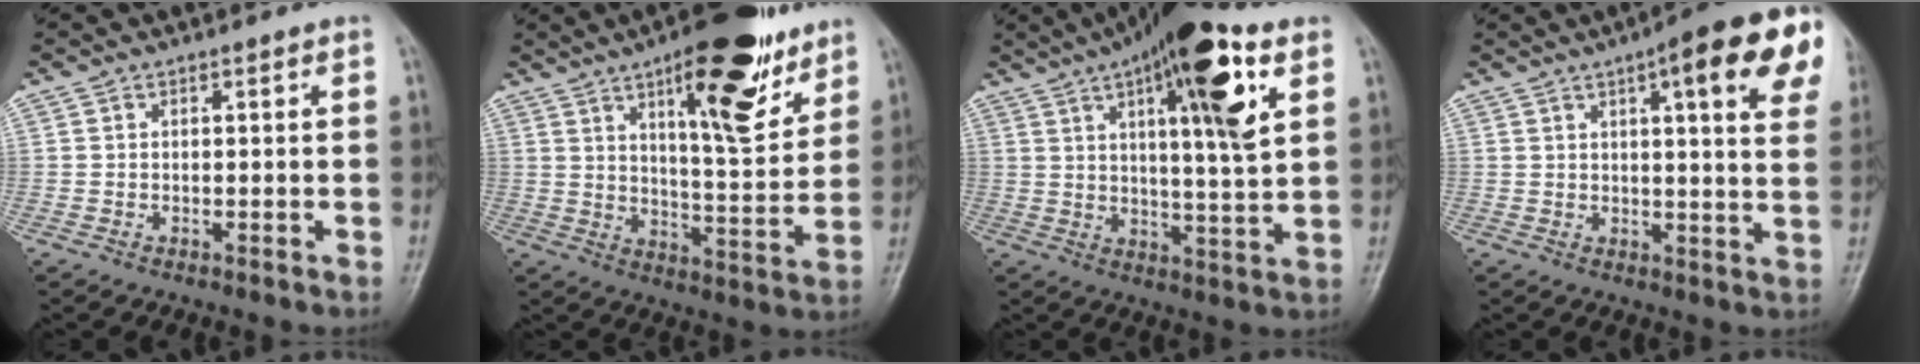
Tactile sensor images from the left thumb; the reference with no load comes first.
{"total": 17.6, "force": [10.2, 5.5, 13.2], "torque": [-0.156, -0.052, 0.156]}
{"total": 18.1, "force": [7.8, 4.3, 15.8], "torque": [-0.221, -0.016, 0.116]}
{"total": 17.5, "force": [8.0, 4.0, 15.0], "torque": [-0.172, -0.014, 0.092]}